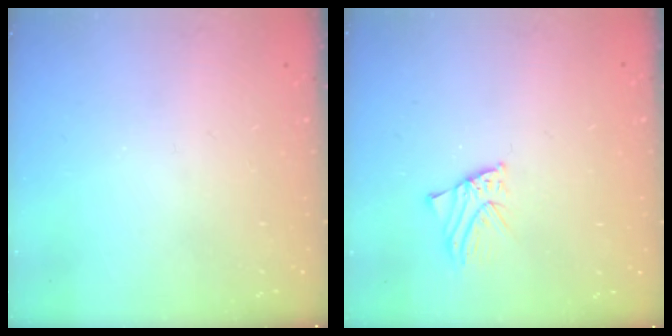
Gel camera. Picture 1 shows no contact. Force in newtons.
{"total": 1.7, "press": 1.7, "slide": 0.1}